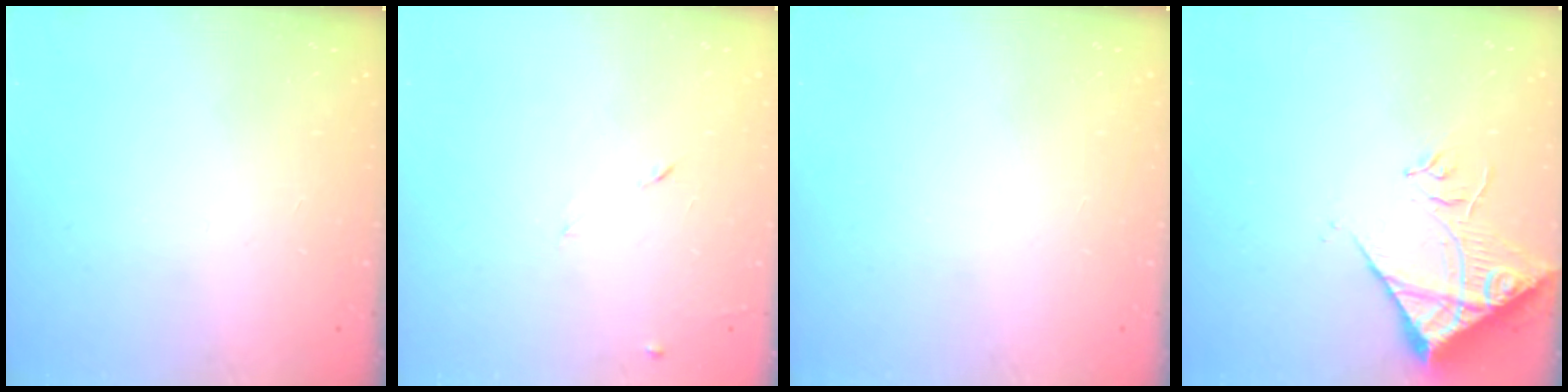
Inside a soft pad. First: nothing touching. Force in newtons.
{"total": 6.7, "press": 6.7, "slide": 0.8}
{"total": 0.0}
{"total": 11.7, "press": 11.6, "slide": 1.5}